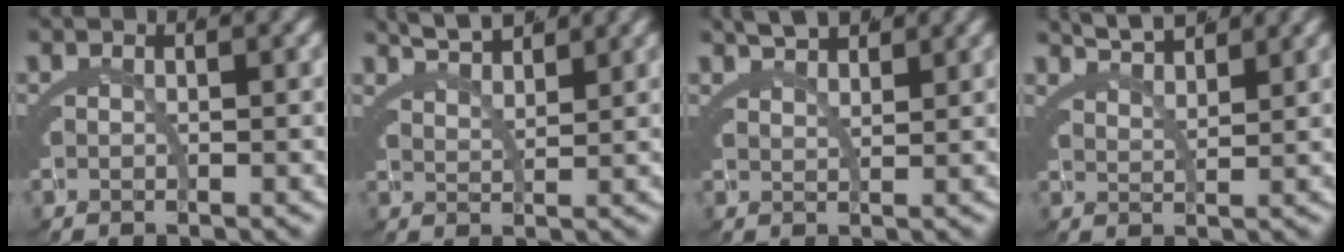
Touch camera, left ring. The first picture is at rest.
{"total": 4.1, "force": [3.9, -1.1, 0.8], "torque": [-0.001, 0.008, 0.070]}
{"total": 3.2, "force": [3.0, -0.8, 0.3], "torque": [0.004, 0.007, 0.055]}
{"total": 4.3, "force": [4.1, -1.1, 0.8], "torque": [0.000, 0.009, 0.072]}